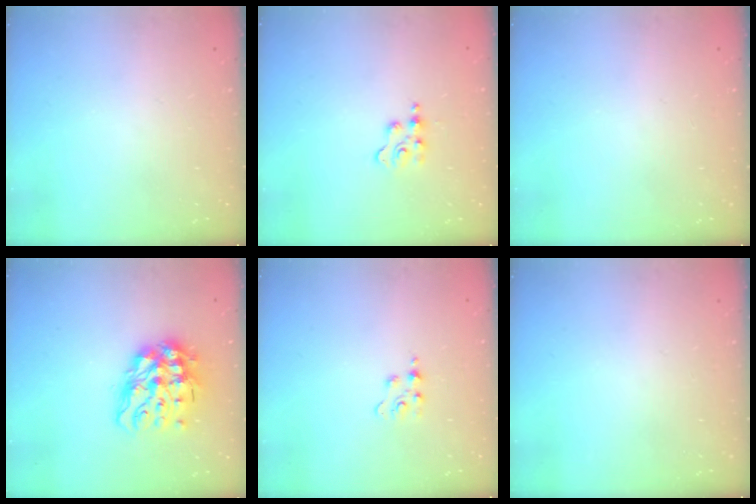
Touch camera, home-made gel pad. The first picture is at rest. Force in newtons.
{"total": 3.2, "press": 3.2, "slide": 0.4}
{"total": 0.0}
{"total": 14.5, "press": 14.4, "slide": 1.5}
{"total": 2.8, "press": 2.8, "slide": 0.4}
{"total": 0.0}